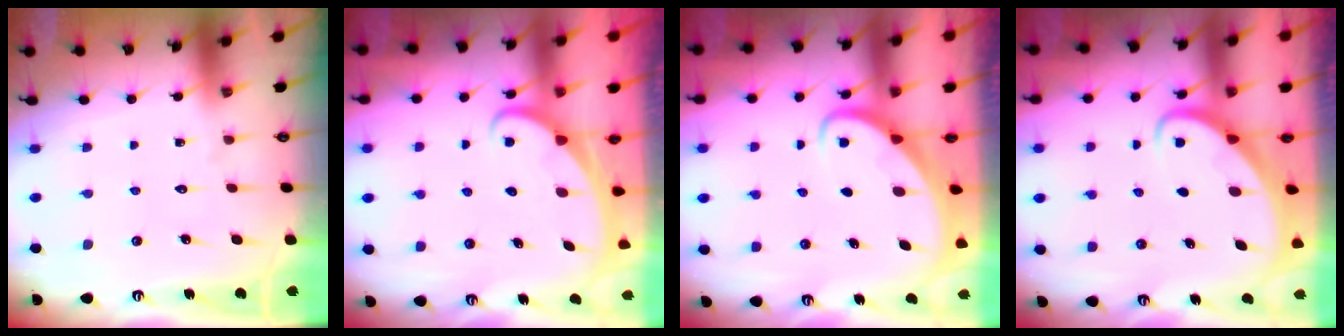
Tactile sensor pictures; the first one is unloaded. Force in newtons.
{"total": 2.0, "press": 2.0, "slide": 0.1}
{"total": 2.6, "press": 2.6, "slide": 0.3}
{"total": 2.6, "press": 2.6, "slide": 0.3}